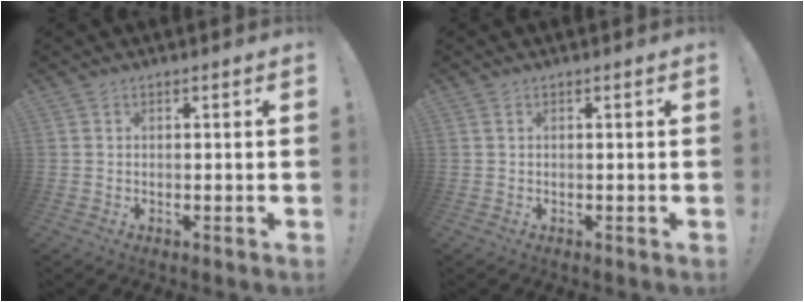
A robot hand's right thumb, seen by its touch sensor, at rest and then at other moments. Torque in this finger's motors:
{"motor_torque": [-0.46, 0.23, -0.22, 0.15, -0.03]}